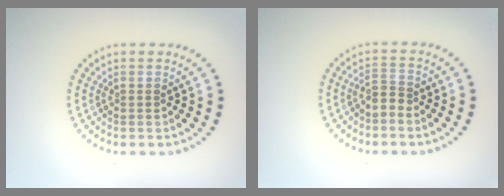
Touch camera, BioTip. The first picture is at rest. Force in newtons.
{"total": 1.6, "press": 1.2, "slide": 1.0}